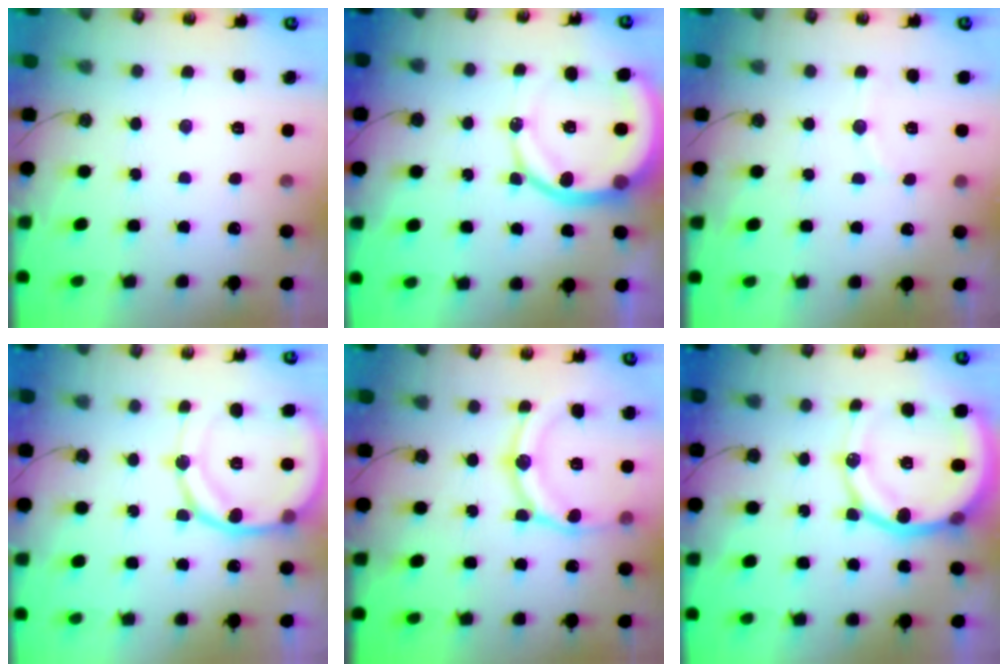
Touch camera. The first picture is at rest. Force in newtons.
{"total": 13.7, "press": 13.6, "slide": 1.8}
{"total": 5.8, "press": 5.4, "slide": 2.1}
{"total": 15.7, "press": 15.4, "slide": 3.0}
{"total": 15.9, "press": 15.9, "slide": 1.5}
{"total": 17.5, "press": 17.3, "slide": 3.2}